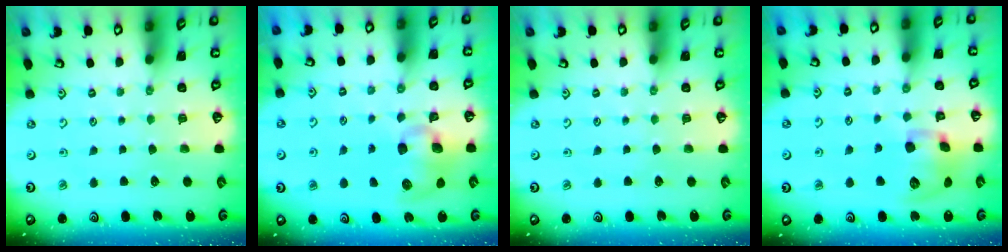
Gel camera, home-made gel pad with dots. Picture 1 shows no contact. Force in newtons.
{"total": 10.2, "press": 10.0, "slide": 1.8}
{"total": 0.0}
{"total": 13.9, "press": 13.7, "slide": 2.4}